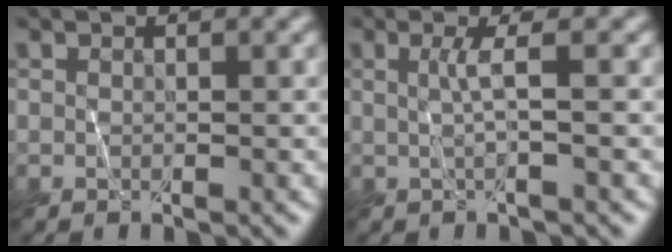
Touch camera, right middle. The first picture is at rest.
{"total": 1.7, "force": [-0.2, 0.2, 1.7], "torque": [-0.033, 0.004, 0.003]}